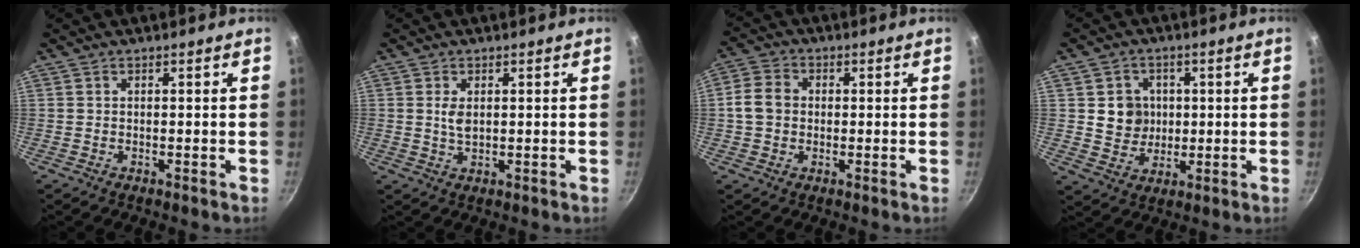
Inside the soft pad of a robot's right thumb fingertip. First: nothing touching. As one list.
[{"total": 2.8, "force": [0.6, 1.5, 2.3], "torque": [-0.041, -0.006, 0.013]}, {"total": 5.9, "force": [0.1, 4.9, 3.3], "torque": [-0.051, 0.011, -0.011]}, {"total": 6.9, "force": [1.0, 6.3, 2.6], "torque": [-0.012, -0.004, 0.021]}]